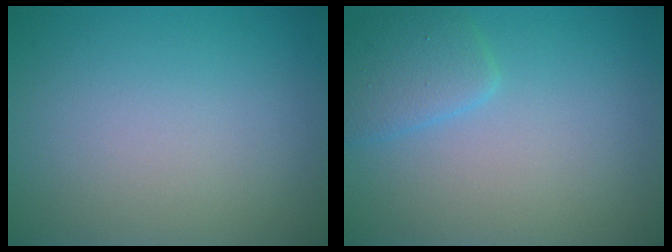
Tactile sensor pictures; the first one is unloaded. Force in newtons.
{"total": 2.3, "press": 2.3, "slide": 0.1}